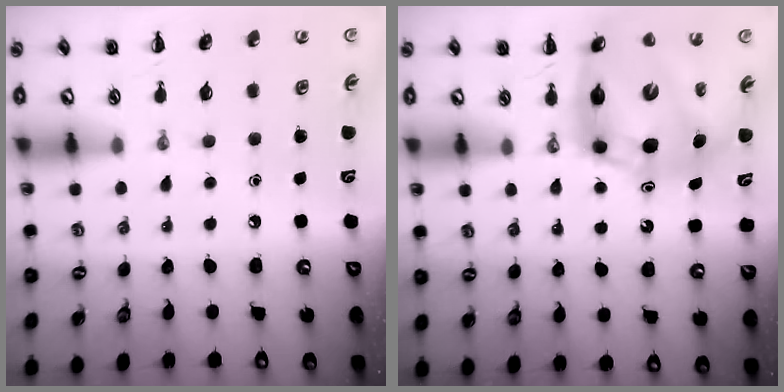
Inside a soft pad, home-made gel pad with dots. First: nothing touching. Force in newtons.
{"total": 14.2, "press": 13.6, "slide": 4.2}